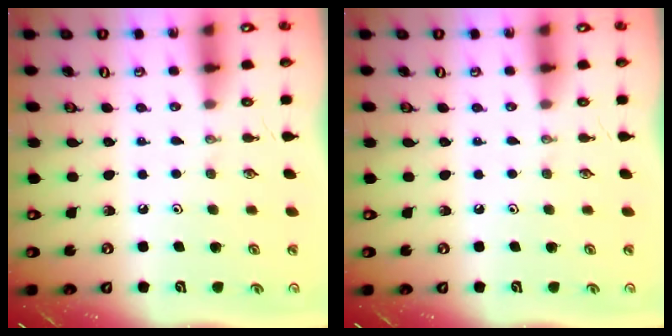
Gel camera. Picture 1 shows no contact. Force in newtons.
{"total": 0.0}